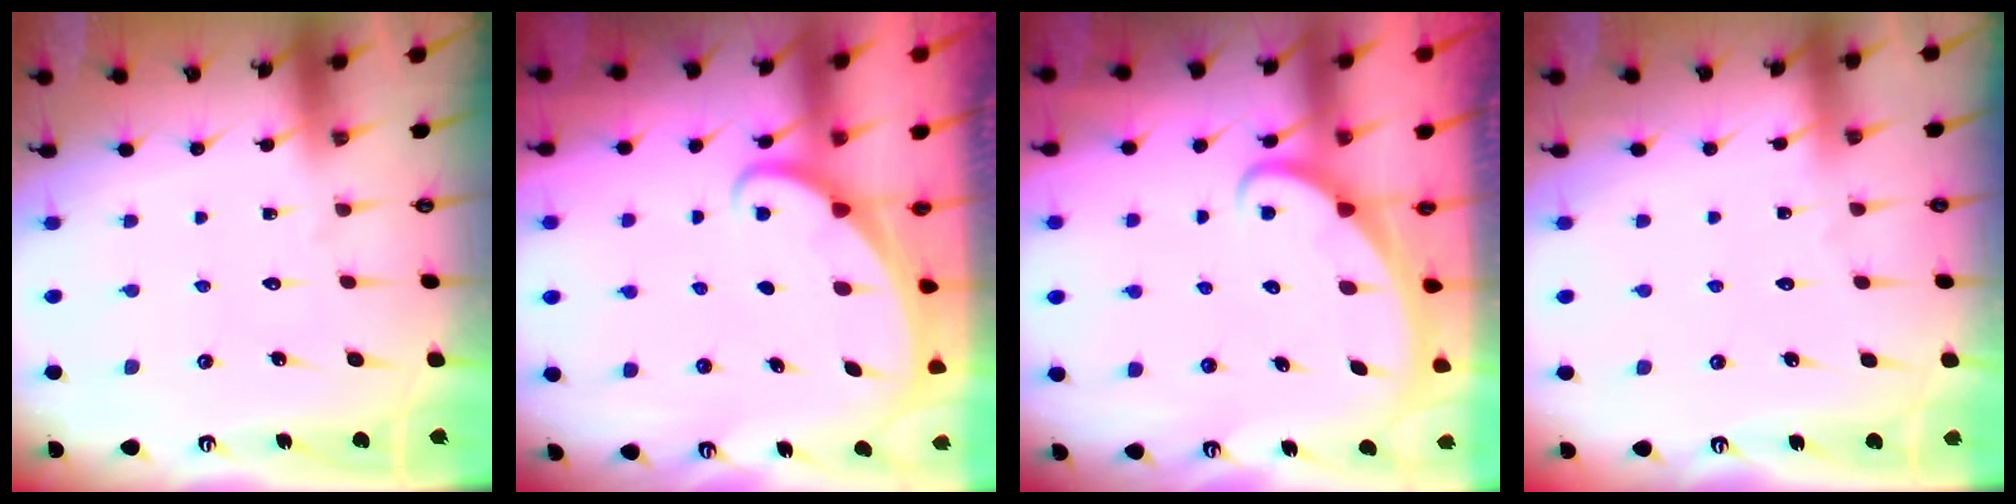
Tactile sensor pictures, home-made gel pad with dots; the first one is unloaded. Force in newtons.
{"total": 1.6, "press": 1.6, "slide": 0.0}
{"total": 2.5, "press": 2.4, "slide": 0.2}
{"total": 1.8, "press": 1.8, "slide": 0.3}